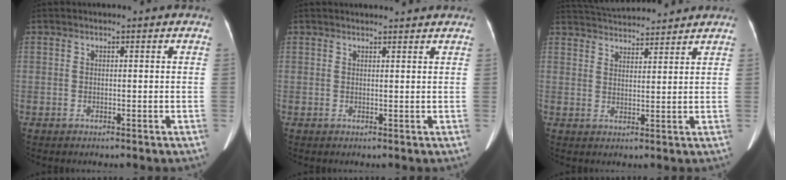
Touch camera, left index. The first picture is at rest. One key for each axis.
{"total": 4.5, "fx": 4.3, "fy": 0.3, "fz": 1.2, "tx": -0.014, "ty": 0.019, "tz": 0.049}
{"total": 10.9, "fx": 10.4, "fy": 1.5, "fz": 2.9, "tx": -0.053, "ty": 0.029, "tz": 0.159}